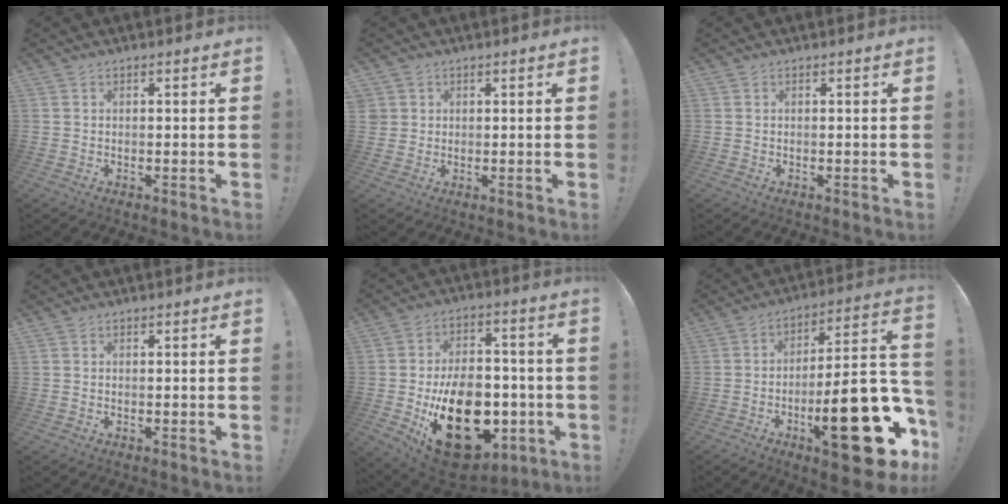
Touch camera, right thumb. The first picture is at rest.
{"total": 2.3, "force": [0.9, 2.1, 0.2], "torque": [-0.005, -0.001, 0.019]}
{"total": 0.0}
{"total": 0.0}
{"total": 25.4, "force": [-6.6, 17.5, 17.2], "torque": [-0.257, 0.036, -0.073]}
{"total": 27.6, "force": [-11.0, 8.2, 23.9], "torque": [-0.332, 0.055, -0.166]}